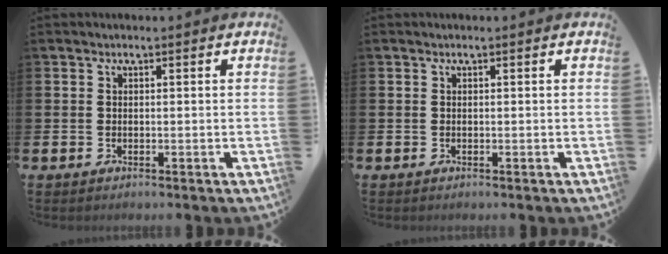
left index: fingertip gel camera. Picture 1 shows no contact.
{"total": 0.0}